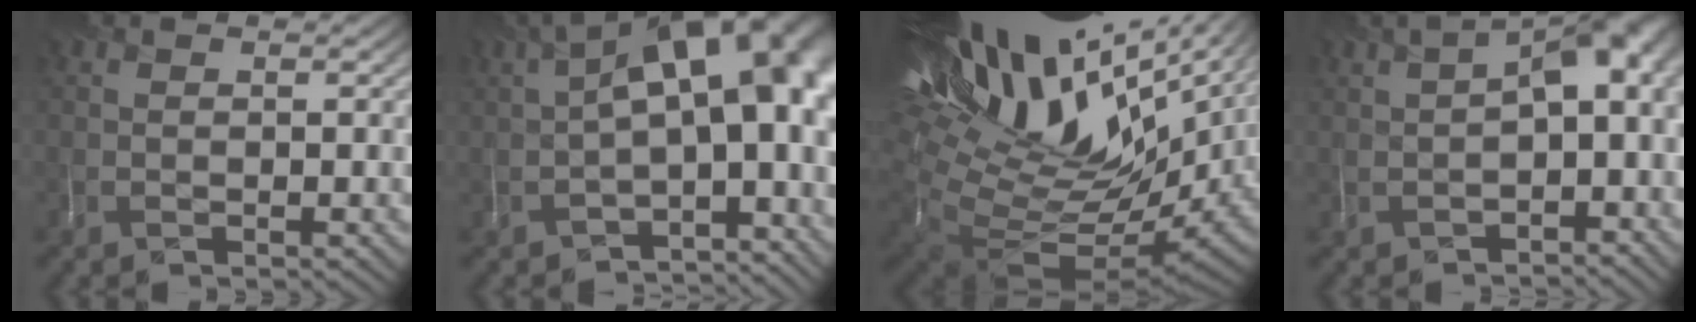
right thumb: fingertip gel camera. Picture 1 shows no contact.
{"total": 16.4, "force": [-1.0, 7.9, 14.3], "torque": [-0.181, 0.007, 0.008]}
{"total": 20.6, "force": [10.0, 8.9, 15.6], "torque": [-0.266, 0.030, 0.207]}
{"total": 6.5, "force": [-0.9, 3.5, 5.5], "torque": [-0.074, 0.010, -0.012]}